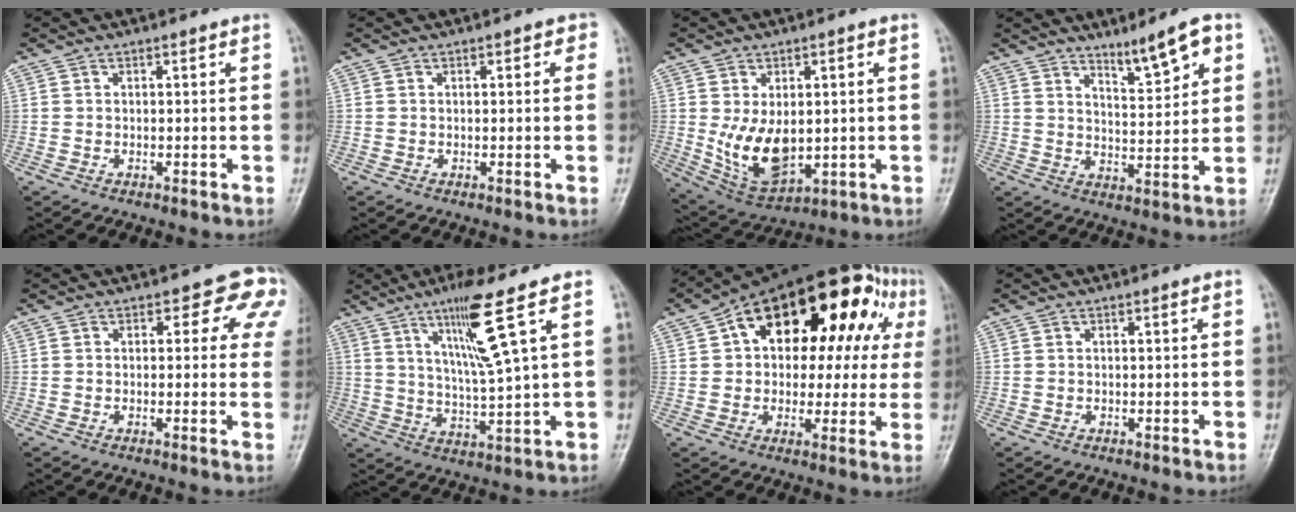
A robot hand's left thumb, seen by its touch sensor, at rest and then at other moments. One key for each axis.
{"total": 2.0, "fx": 0.7, "fy": 1.1, "fz": 1.5, "tx": -0.005, "ty": 0.003, "tz": 0.003}
{"total": 10.9, "fx": -0.4, "fy": 6.7, "fz": 8.6, "tx": -0.136, "ty": -0.012, "tz": 0.017}
{"total": 7.8, "fx": 4.9, "fy": 1.6, "fz": 5.9, "tx": -0.083, "ty": -0.034, "tz": 0.082}
{"total": 6.5, "fx": 3.2, "fy": 4.3, "fz": 3.8, "tx": 0.000, "ty": -0.010, "tz": 0.015}
{"total": 11.1, "fx": 5.4, "fy": -0.7, "fz": 9.6, "tx": -0.180, "ty": -0.033, "tz": 0.105}
{"total": 23.6, "fx": 7.4, "fy": 13.9, "fz": 17.5, "tx": -0.200, "ty": 0.047, "tz": 0.105}
{"total": 0.0}